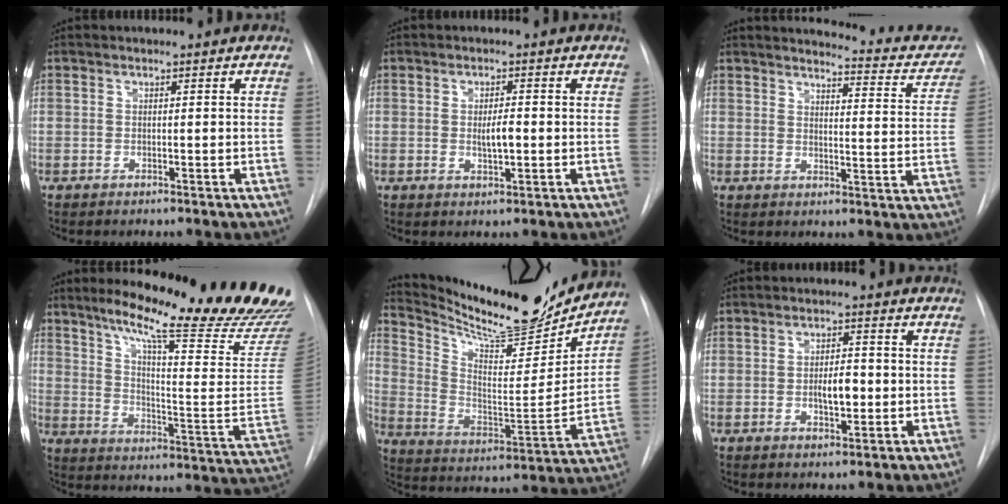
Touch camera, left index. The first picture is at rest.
{"total": 2.9, "force": [-0.6, 0.7, 2.7], "torque": [-0.047, -0.007, -0.009]}
{"total": 14.0, "force": [13.0, 2.8, 4.5], "torque": [-0.032, -0.052, 0.128]}
{"total": 26.3, "force": [21.6, 1.4, 14.9], "torque": [-0.216, -0.101, 0.277]}
{"total": 19.4, "force": [18.2, 2.5, 6.2], "torque": [-0.124, -0.058, 0.283]}
{"total": 4.1, "force": [-1.1, 1.5, 3.6], "torque": [-0.056, -0.005, -0.015]}